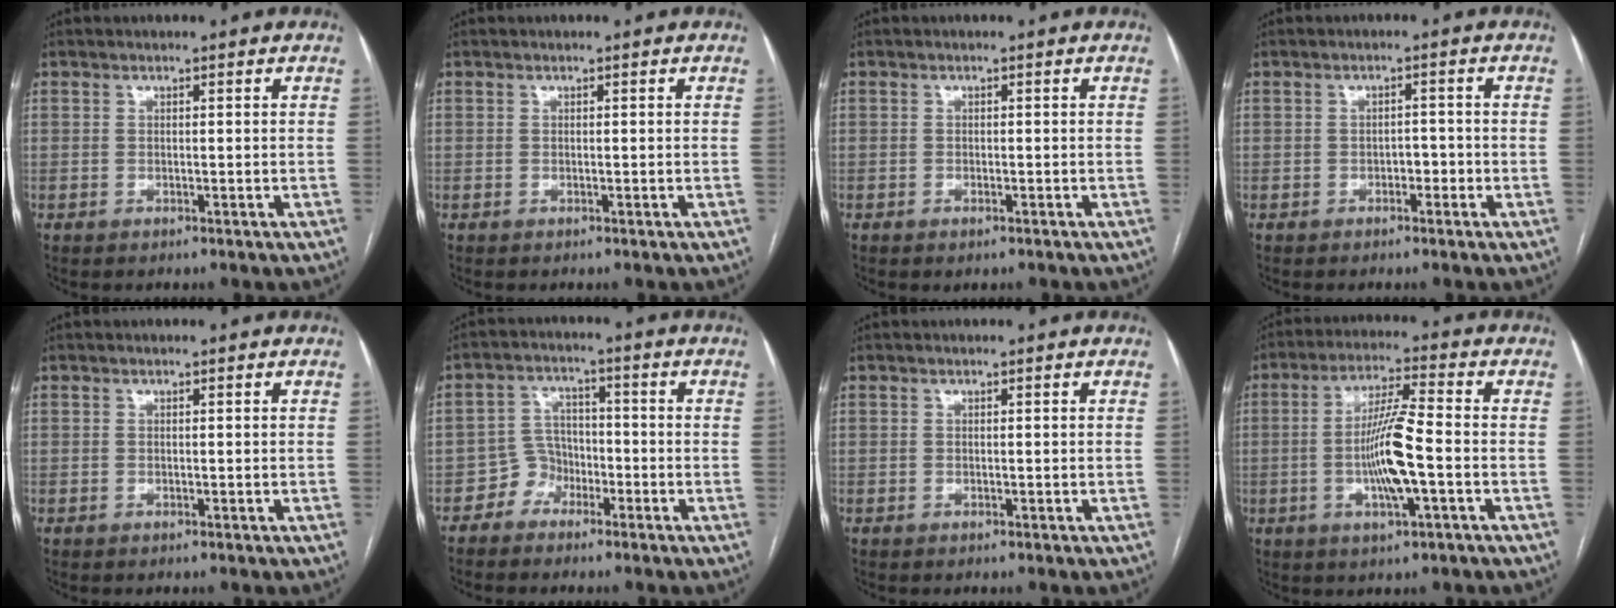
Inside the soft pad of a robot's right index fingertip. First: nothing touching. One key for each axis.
{"total": 0.0}
{"total": 0.8, "fx": -0.6, "fy": 0.3, "fz": 0.5, "tx": -0.010, "ty": -0.002, "tz": -0.004}
{"total": 1.7, "fx": -0.9, "fy": 1.0, "fz": 1.1, "tx": -0.013, "ty": 0.005, "tz": -0.012}
{"total": 0.0}
{"total": 4.3, "fx": -2.6, "fy": 3.5, "fz": 0.4, "tx": -0.002, "ty": 0.015, "tz": -0.048}
{"total": 0.0}
{"total": 9.9, "fx": -2.0, "fy": 0.6, "fz": 9.7, "tx": -0.187, "ty": -0.002, "tz": -0.041}